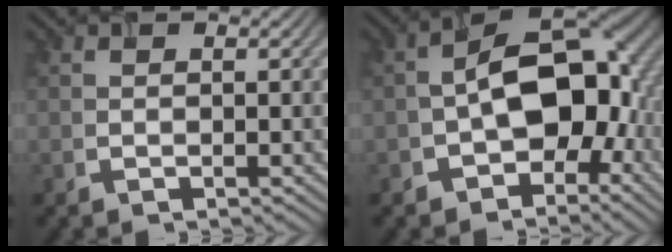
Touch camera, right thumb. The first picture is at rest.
{"total": 12.3, "force": [-1.9, 7.9, 9.3], "torque": [-0.131, 0.005, -0.039]}